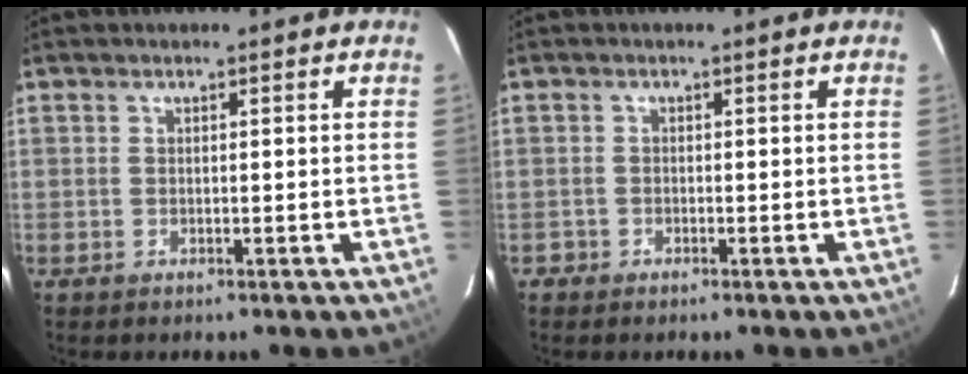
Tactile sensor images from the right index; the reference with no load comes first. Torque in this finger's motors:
{"motor_torque": [-1.02, 0.16, -0.64, -0.21]}